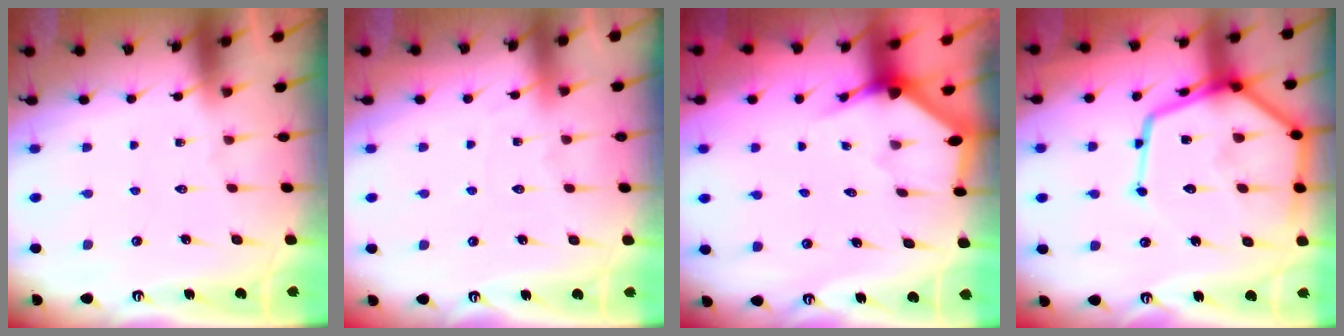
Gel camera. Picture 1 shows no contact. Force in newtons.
{"total": 4.1, "press": 4.0, "slide": 0.5}
{"total": 3.0, "press": 3.0, "slide": 0.2}
{"total": 21.9, "press": 21.8, "slide": 2.1}